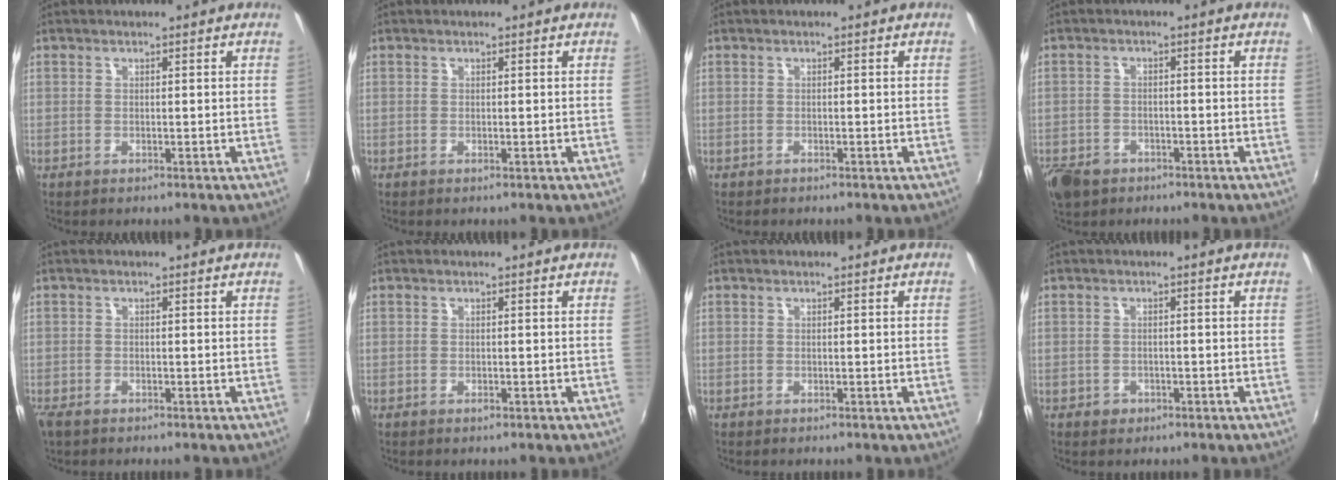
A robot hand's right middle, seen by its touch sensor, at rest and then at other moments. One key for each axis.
{"total": 0.0}
{"total": 0.5, "fx": -0.5, "fy": 0.2, "fz": 0.0, "tx": -0.002, "ty": -0.002, "tz": -0.009}
{"total": 8.4, "fx": -5.2, "fy": 5.5, "fz": 3.5, "tx": -0.106, "ty": -0.012, "tz": -0.091}
{"total": 2.0, "fx": -1.6, "fy": 0.8, "fz": 0.9, "tx": -0.022, "ty": -0.007, "tz": -0.031}
{"total": 0.5, "fx": -0.4, "fy": 0.3, "fz": 0.2, "tx": -0.004, "ty": -0.002, "tz": -0.007}
{"total": 0.0}
{"total": 1.7, "fx": -0.9, "fy": 1.4, "fz": 0.3, "tx": -0.008, "ty": -0.002, "tz": -0.012}